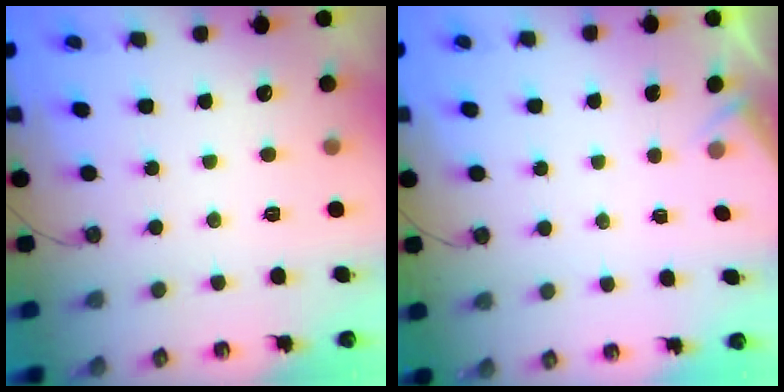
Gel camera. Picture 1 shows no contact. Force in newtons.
{"total": 2.2, "press": 2.2, "slide": 0.4}